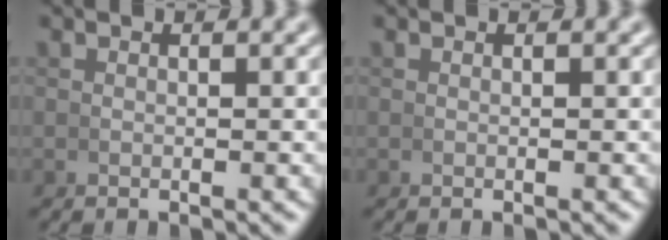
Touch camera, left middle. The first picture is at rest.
{"total": 0.0}